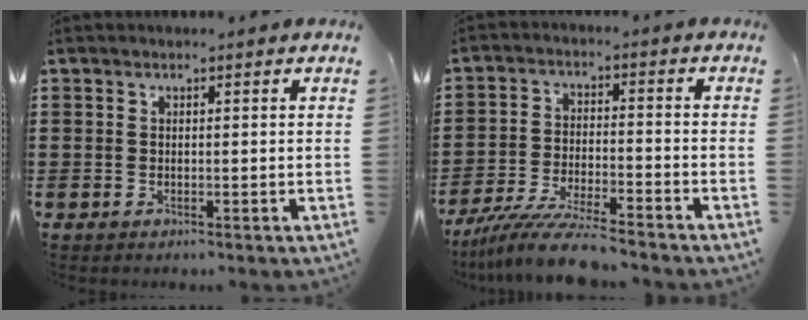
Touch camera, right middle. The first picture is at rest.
{"total": 8.5, "force": [-7.7, 0.3, 3.7], "torque": [-0.073, -0.001, -0.146]}